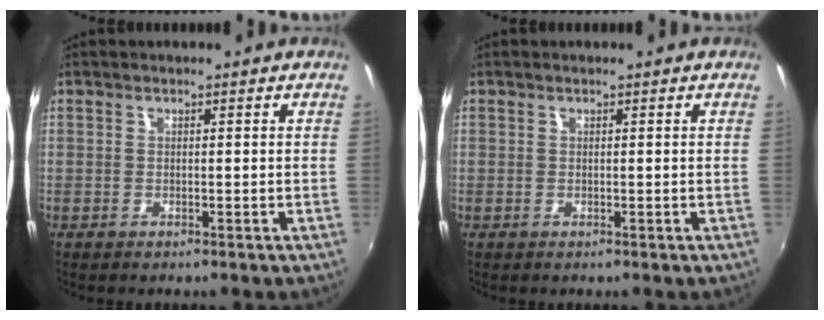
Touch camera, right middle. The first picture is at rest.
{"total": 0.0}